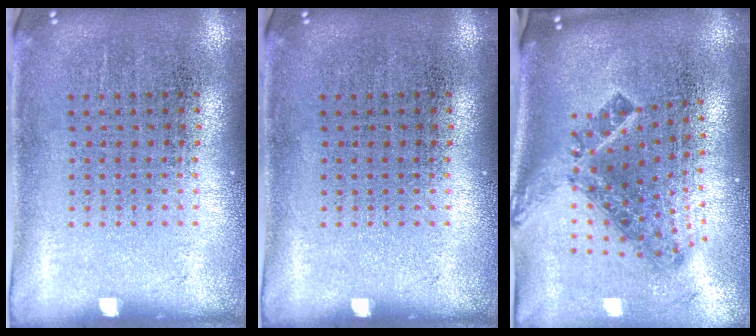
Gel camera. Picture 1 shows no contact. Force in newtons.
{"total": 0.0}
{"total": 1.9, "press": 1.3, "slide": 1.4}